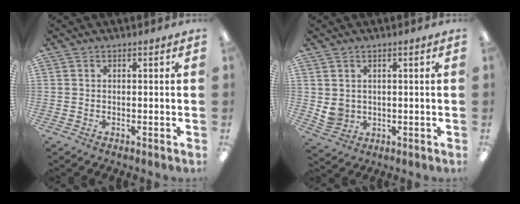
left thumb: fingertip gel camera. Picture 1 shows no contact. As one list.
[{"total": 3.9, "force": [1.6, 3.4, 1.0], "torque": [-0.018, -0.005, 0.033]}]